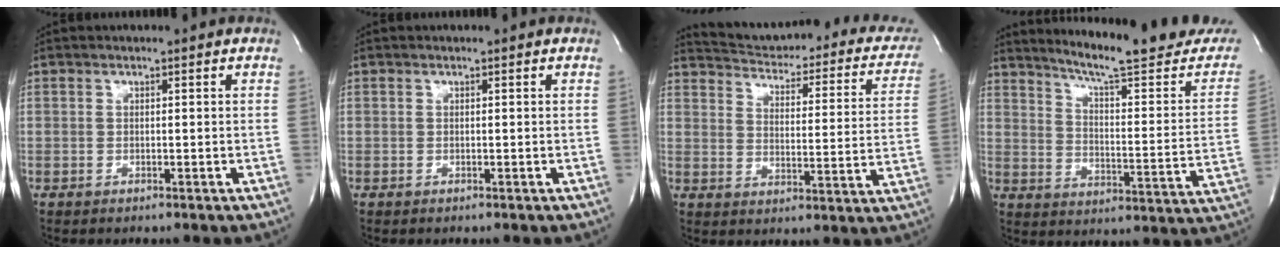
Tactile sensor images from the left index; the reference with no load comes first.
{"total": 0.0}
{"total": 23.5, "force": [20.7, 6.4, 9.3], "torque": [-0.123, -0.044, 0.236]}
{"total": 21.4, "force": [19.3, 0.9, 9.2], "torque": [-0.130, -0.087, 0.247]}